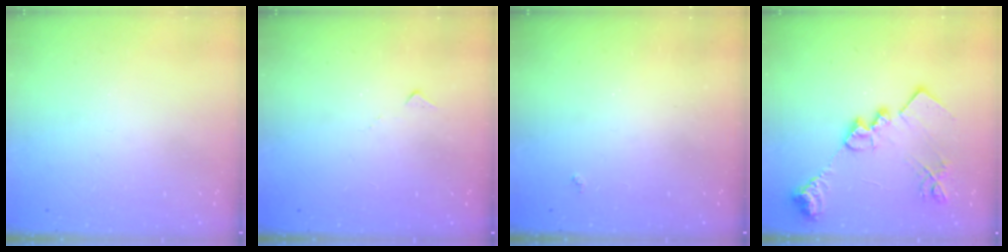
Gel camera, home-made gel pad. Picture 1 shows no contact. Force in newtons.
{"total": 5.9, "press": 5.9, "slide": 0.6}
{"total": 2.0, "press": 1.9, "slide": 0.5}
{"total": 18.5, "press": 18.4, "slide": 1.3}